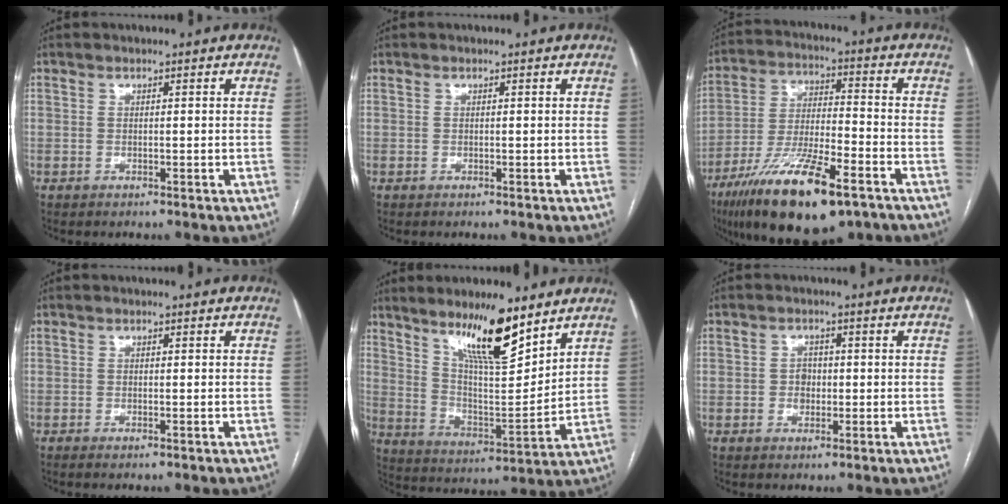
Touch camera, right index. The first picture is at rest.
{"total": 0.0}
{"total": 18.6, "force": [-11.4, 4.1, 14.2], "torque": [-0.260, -0.031, -0.198]}
{"total": 0.7, "force": [-0.5, 0.0, 0.5], "torque": [-0.010, -0.002, -0.009]}
{"total": 13.9, "force": [9.7, 2.3, 9.6], "torque": [-0.164, -0.012, 0.175]}
{"total": 2.3, "force": [-0.2, 1.9, 1.2], "torque": [-0.015, 0.005, -0.002]}